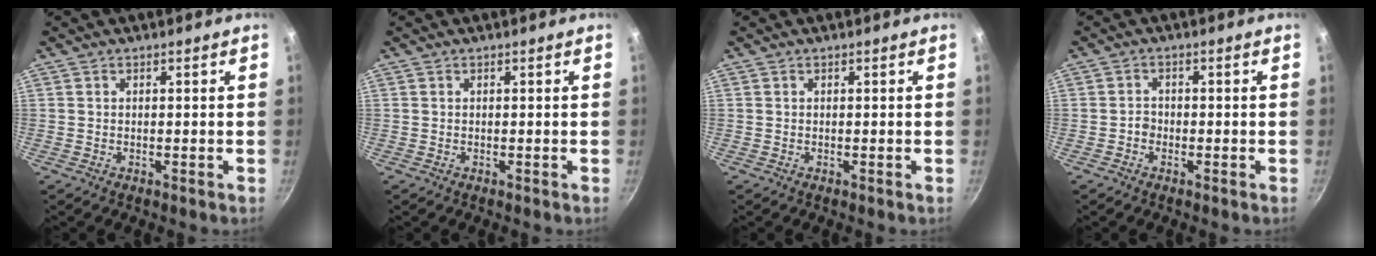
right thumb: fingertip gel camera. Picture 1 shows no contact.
{"total": 0.0}
{"total": 0.0}
{"total": 1.6, "force": [-0.7, 1.3, 0.5], "torque": [0.000, 0.009, -0.013]}